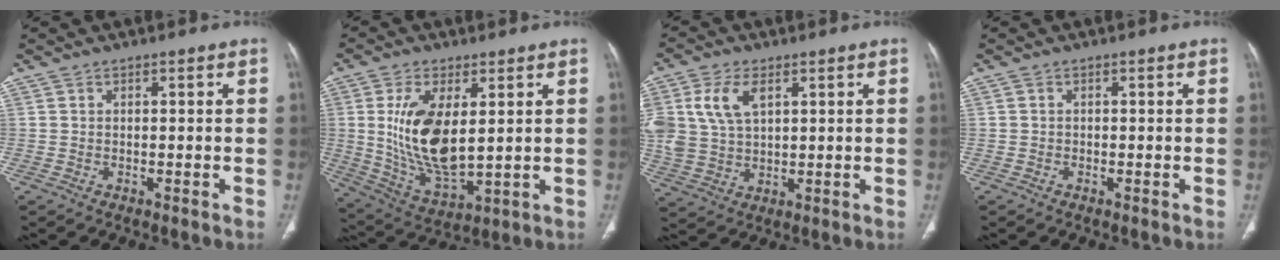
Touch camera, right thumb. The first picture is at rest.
{"total": 14.8, "force": [2.5, 7.0, 12.8], "torque": [-0.241, -0.024, 0.063]}
{"total": 10.9, "force": [3.9, 6.7, 7.8], "torque": [-0.166, 0.000, 0.084]}
{"total": 0.0}